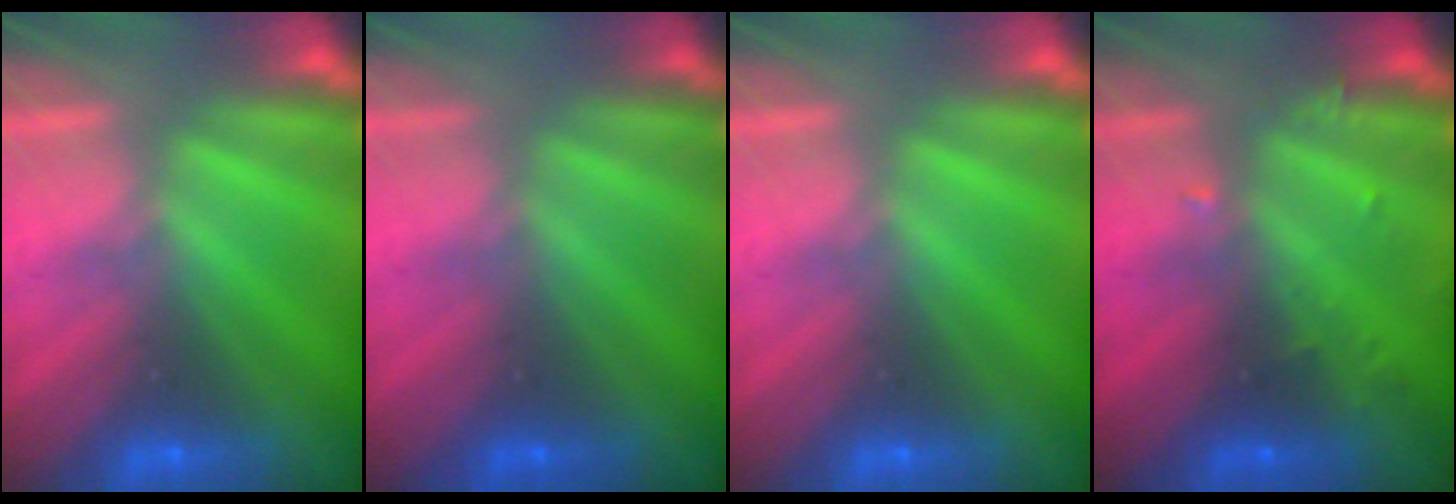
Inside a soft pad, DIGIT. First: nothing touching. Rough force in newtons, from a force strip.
{"total": 2.4}
{"total": 0.0}
{"total": 2.9}